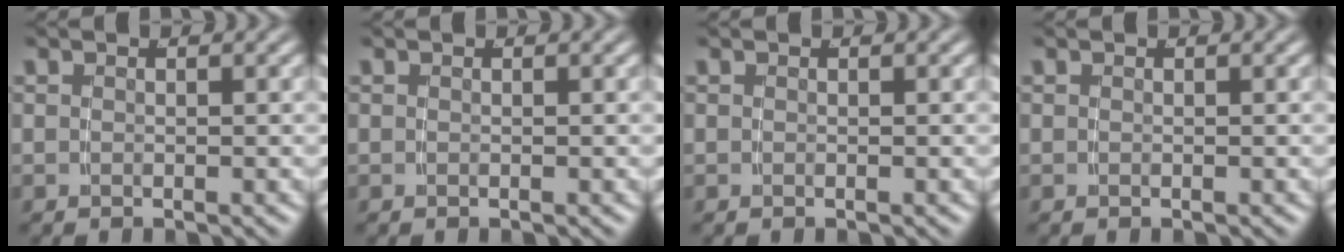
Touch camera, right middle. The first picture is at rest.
{"total": 0.0}
{"total": 0.0}
{"total": 0.0}